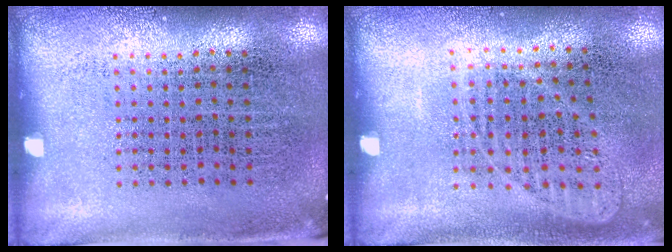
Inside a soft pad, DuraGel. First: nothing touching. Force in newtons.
{"total": 0.9, "press": 0.9, "slide": 0.3}